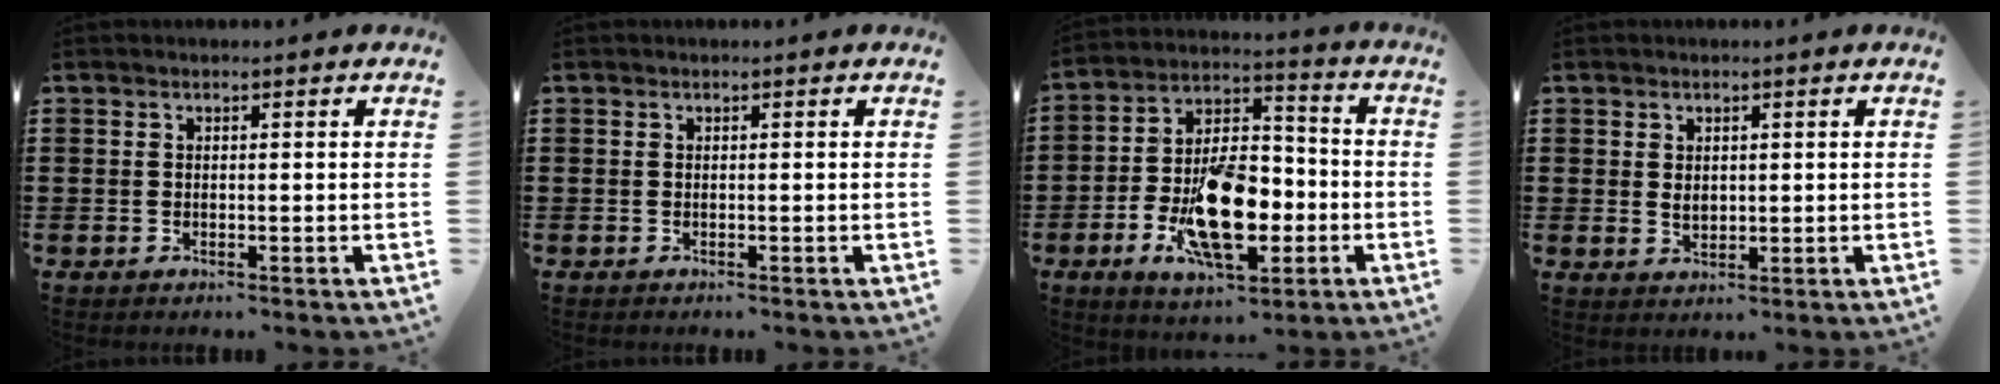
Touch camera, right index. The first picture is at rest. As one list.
[{"total": 0.0}, {"total": 14.6, "force": [-4.7, 7.0, 11.9], "torque": [-0.215, -0.001, -0.081]}, {"total": 1.7, "force": [0.4, 1.1, 1.2], "torque": [-0.025, 0.005, 0.006]}]